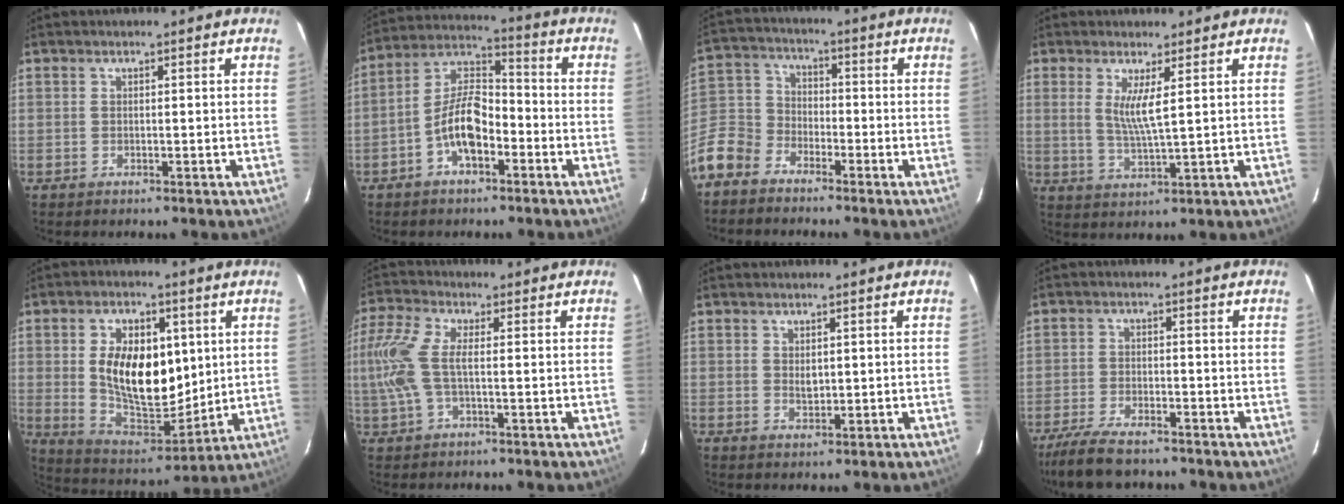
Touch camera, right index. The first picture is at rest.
{"total": 10.1, "force": [-4.4, 4.9, 7.7], "torque": [-0.156, 0.026, -0.078]}
{"total": 10.6, "force": [-7.4, 6.7, 3.5], "torque": [-0.092, 0.027, -0.158]}
{"total": 5.1, "force": [1.7, 0.2, 4.8], "torque": [-0.093, -0.010, 0.032]}
{"total": 16.1, "force": [2.9, 9.2, 12.9], "torque": [-0.242, -0.001, 0.065]}
{"total": 10.1, "force": [-0.7, 3.9, 9.3], "torque": [-0.206, 0.007, -0.014]}
{"total": 1.9, "force": [0.3, 1.3, 1.3], "torque": [-0.019, 0.001, 0.008]}
{"total": 10.0, "force": [-8.4, 2.6, 4.7], "torque": [-0.119, -0.023, -0.148]}